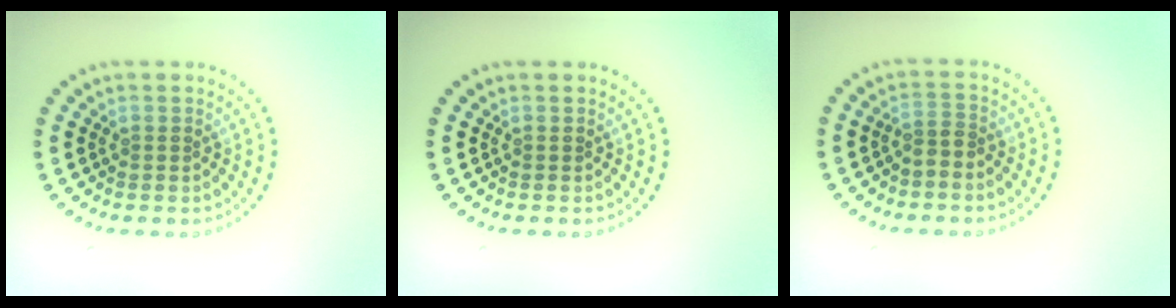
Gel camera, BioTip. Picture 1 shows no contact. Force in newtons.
{"total": 0.0}
{"total": 1.1, "press": 0.6, "slide": 0.9}